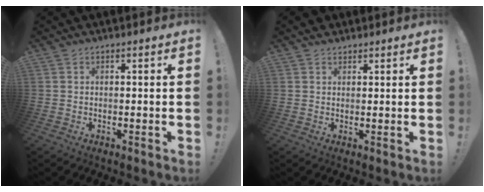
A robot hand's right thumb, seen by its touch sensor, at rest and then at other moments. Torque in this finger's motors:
{"motor_torque": [0.85, 1.64, 1.25, 1.52, 0.02]}